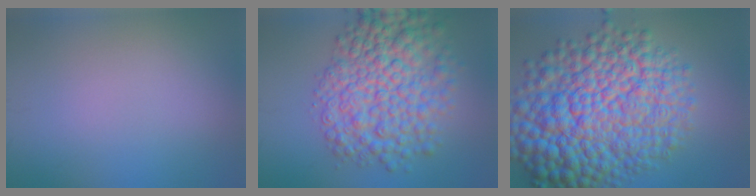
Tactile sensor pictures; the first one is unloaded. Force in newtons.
{"total": 8.8, "press": 8.8, "slide": 0.1}
{"total": 15.8, "press": 15.8, "slide": 0.3}